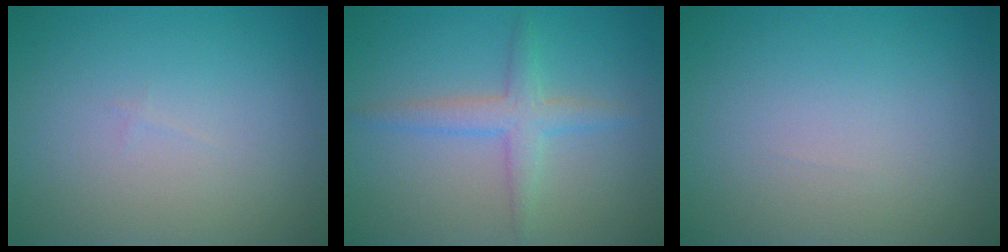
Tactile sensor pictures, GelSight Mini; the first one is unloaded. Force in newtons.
{"total": 2.7, "press": 2.7, "slide": 0.0}
{"total": 0.0}